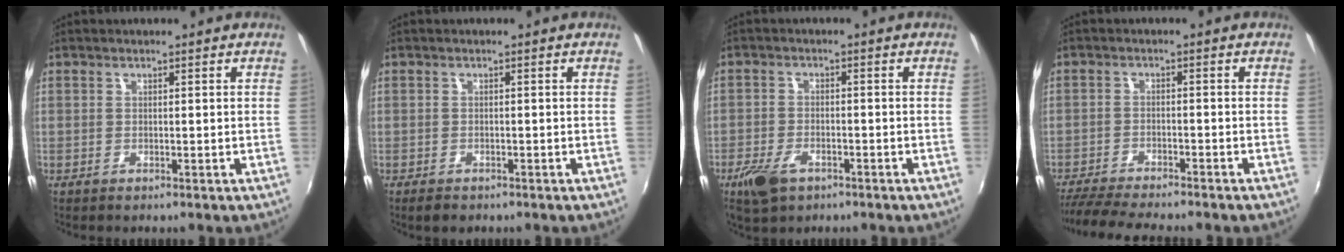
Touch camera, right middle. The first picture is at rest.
{"total": 2.0, "force": [-1.5, 1.1, 0.9], "torque": [-0.019, -0.007, -0.023]}
{"total": 7.2, "force": [-4.3, 3.8, 4.4], "torque": [-0.115, -0.015, -0.078]}
{"total": 10.5, "force": [-9.4, 0.9, 4.5], "torque": [-0.110, -0.024, -0.155]}